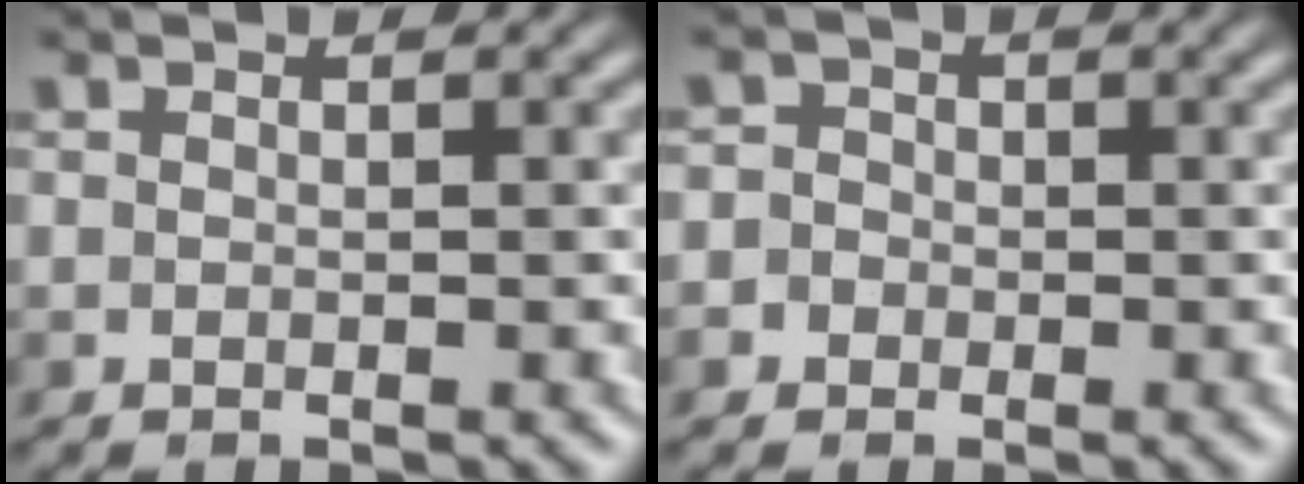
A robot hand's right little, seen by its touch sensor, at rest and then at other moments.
{"total": 2.6, "force": [-0.3, 2.5, 0.7], "torque": [-0.007, 0.010, -0.026]}